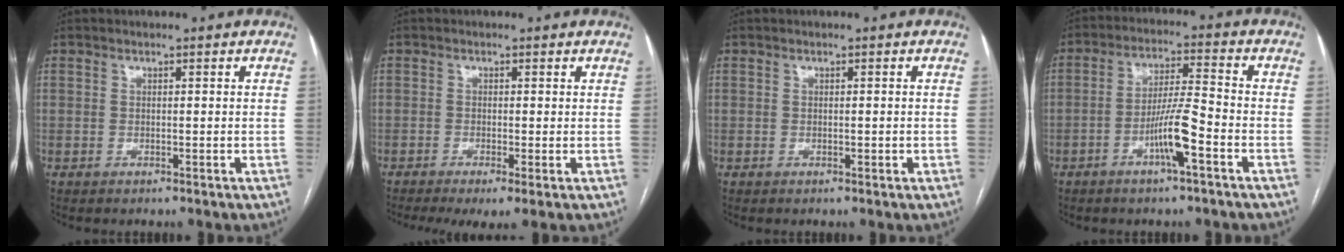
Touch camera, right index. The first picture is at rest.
{"total": 4.3, "force": [-2.1, 0.9, 3.6], "torque": [-0.057, -0.013, -0.035]}
{"total": 0.8, "force": [-0.2, 0.3, 0.7], "torque": [-0.014, 0.002, 0.000]}
{"total": 7.7, "force": [-3.4, 0.2, 6.9], "torque": [-0.134, 0.004, -0.062]}